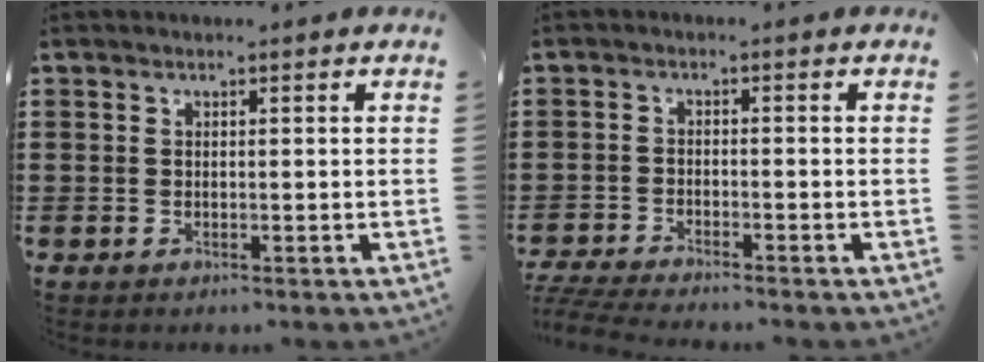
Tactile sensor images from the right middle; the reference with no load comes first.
{"total": 3.6, "force": [-3.4, 0.0, 0.9], "torque": [-0.029, -0.007, -0.074]}